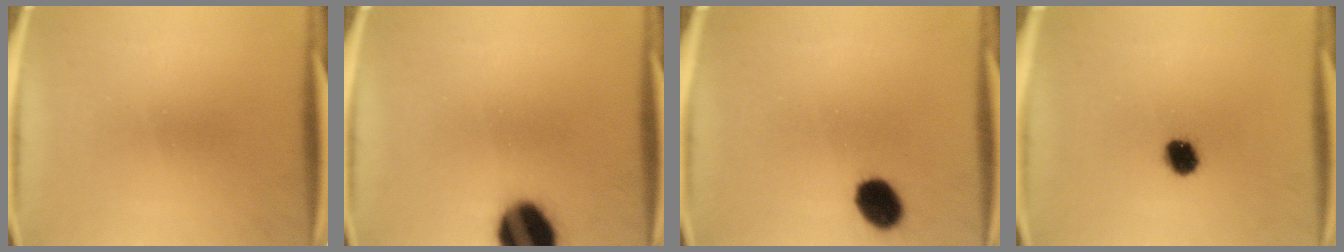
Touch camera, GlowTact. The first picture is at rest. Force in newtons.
{"total": 14.9}
{"total": 7.7}
{"total": 5.5}